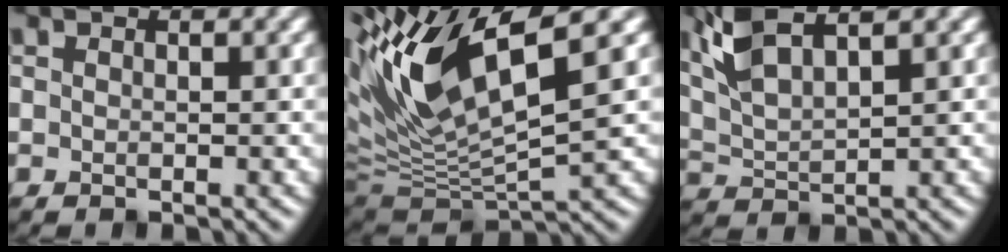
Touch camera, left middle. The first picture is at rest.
{"total": 11.1, "force": [4.8, 3.2, 9.4], "torque": [-0.185, 0.005, 0.094]}
{"total": 5.5, "force": [3.6, 1.5, 3.8], "torque": [-0.080, 0.020, 0.074]}